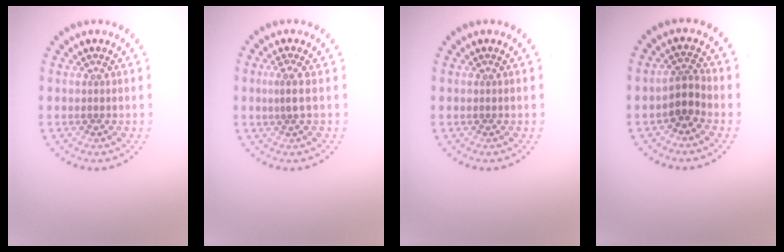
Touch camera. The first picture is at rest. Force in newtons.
{"total": 1.7, "press": 1.2, "slide": 1.2}
{"total": 0.0}
{"total": 2.2, "press": 1.7, "slide": 1.3}